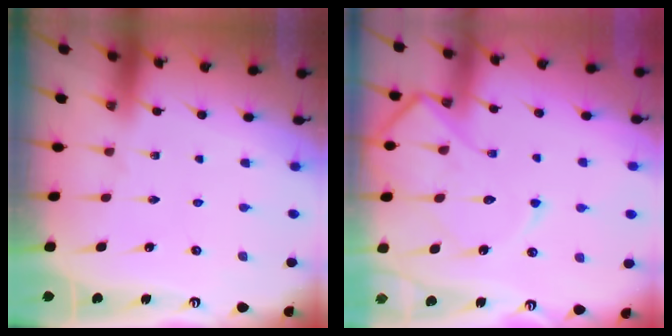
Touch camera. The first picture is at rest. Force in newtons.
{"total": 12.3, "press": 12.3, "slide": 1.3}